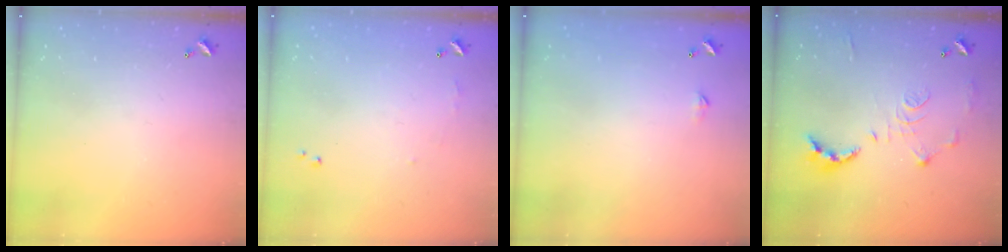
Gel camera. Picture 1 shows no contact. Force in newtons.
{"total": 5.2, "press": 5.1, "slide": 0.6}
{"total": 2.3, "press": 2.3, "slide": 0.4}
{"total": 10.7, "press": 10.6, "slide": 0.5}